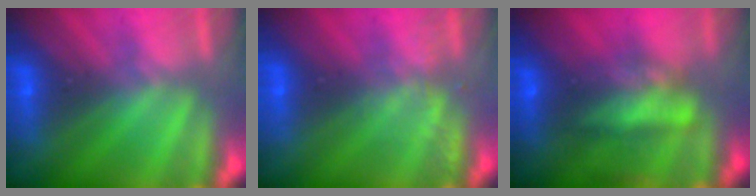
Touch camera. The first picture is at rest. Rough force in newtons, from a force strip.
{"total": 2.2}
{"total": 7.1}